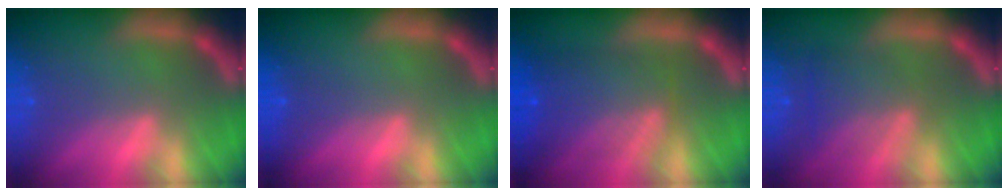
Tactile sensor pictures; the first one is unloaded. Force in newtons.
{"total": 0.0}
{"total": 7.1}
{"total": 5.0}